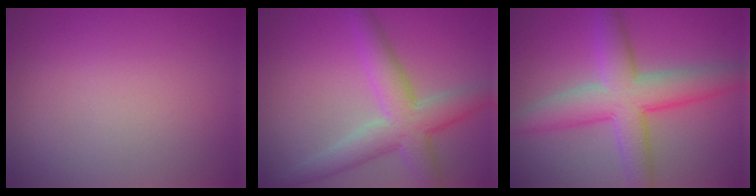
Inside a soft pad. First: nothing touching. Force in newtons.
{"total": 5.5, "press": 5.5, "slide": 0.5}
{"total": 6.9, "press": 6.9, "slide": 0.2}